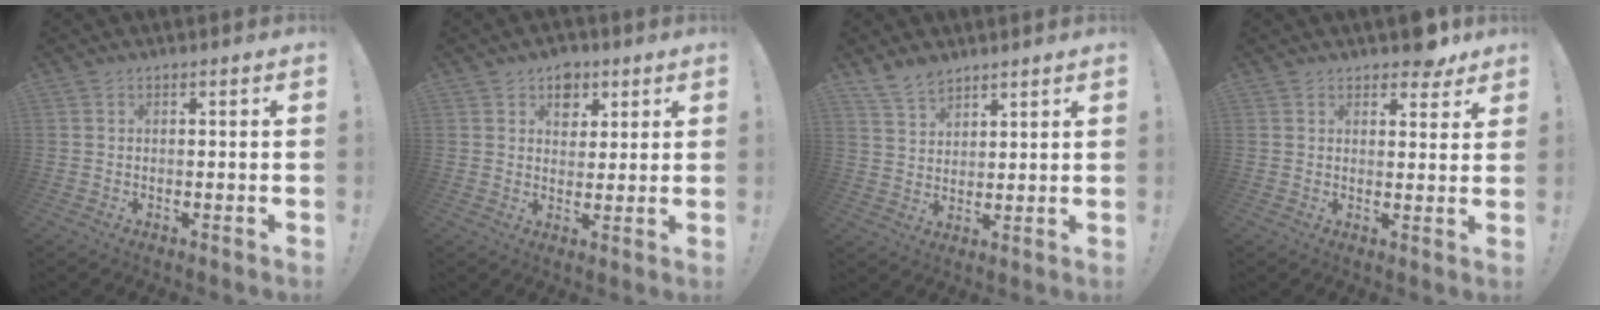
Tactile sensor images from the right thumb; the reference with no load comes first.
{"total": 7.2, "force": [3.6, 5.8, 2.2], "torque": [-0.017, -0.019, 0.067]}
{"total": 8.3, "force": [6.5, 4.8, 1.8], "torque": [-0.031, -0.041, 0.128]}
{"total": 5.2, "force": [4.2, 2.4, 1.7], "torque": [-0.001, -0.030, 0.074]}